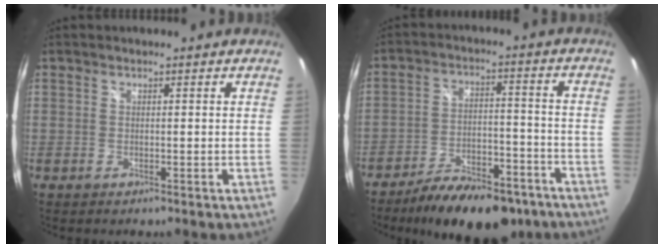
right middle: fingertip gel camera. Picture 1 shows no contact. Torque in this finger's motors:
{"motor_torque": [1.07, -1.07, 0.26, 0.05]}